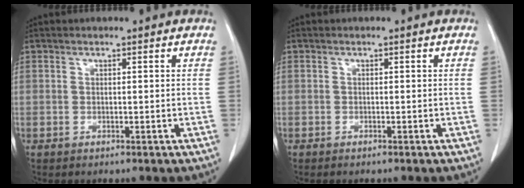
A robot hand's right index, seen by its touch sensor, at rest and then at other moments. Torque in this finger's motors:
{"motor_torque": [-0.07, 0.03, 0.06, 0.02]}